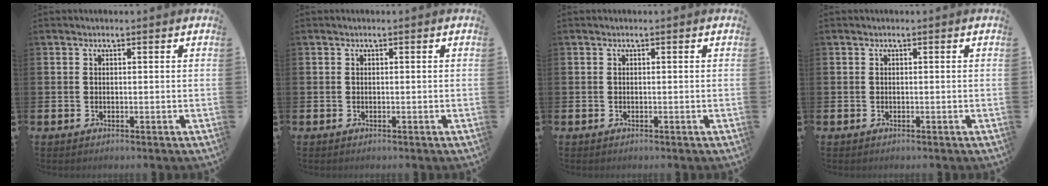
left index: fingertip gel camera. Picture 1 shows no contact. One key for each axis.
{"total": 0.0}
{"total": 0.0}
{"total": 0.0}